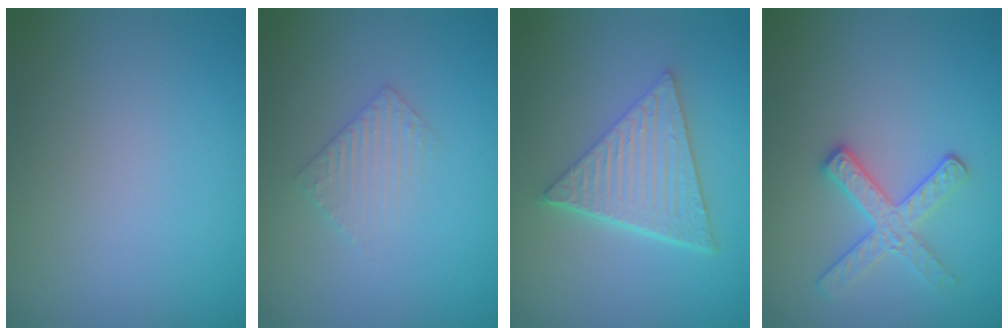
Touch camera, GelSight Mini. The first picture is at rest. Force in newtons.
{"total": 1.9, "press": 1.9, "slide": 0.5}
{"total": 6.4, "press": 4.4, "slide": 4.6}
{"total": 2.8, "press": 2.6, "slide": 1.0}